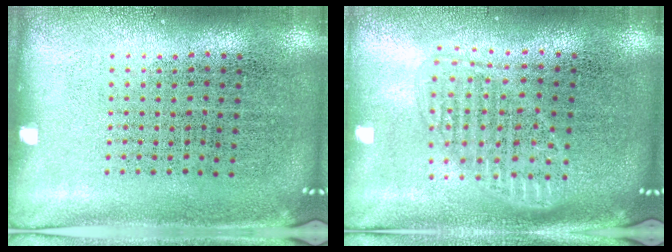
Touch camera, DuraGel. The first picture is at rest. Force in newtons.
{"total": 1.5, "press": 1.3, "slide": 0.8}